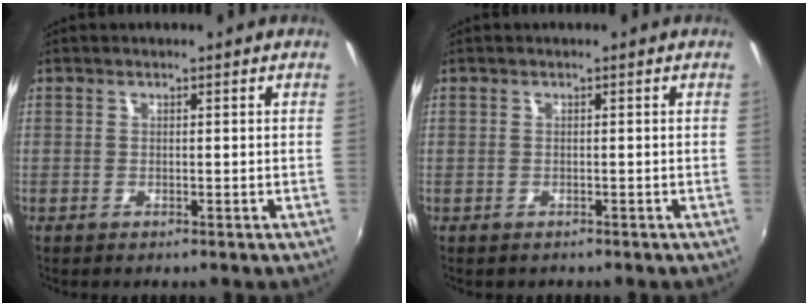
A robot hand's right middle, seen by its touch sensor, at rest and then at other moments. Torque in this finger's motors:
{"motor_torque": [-1.05, 0.36, -0.15, -0.07]}